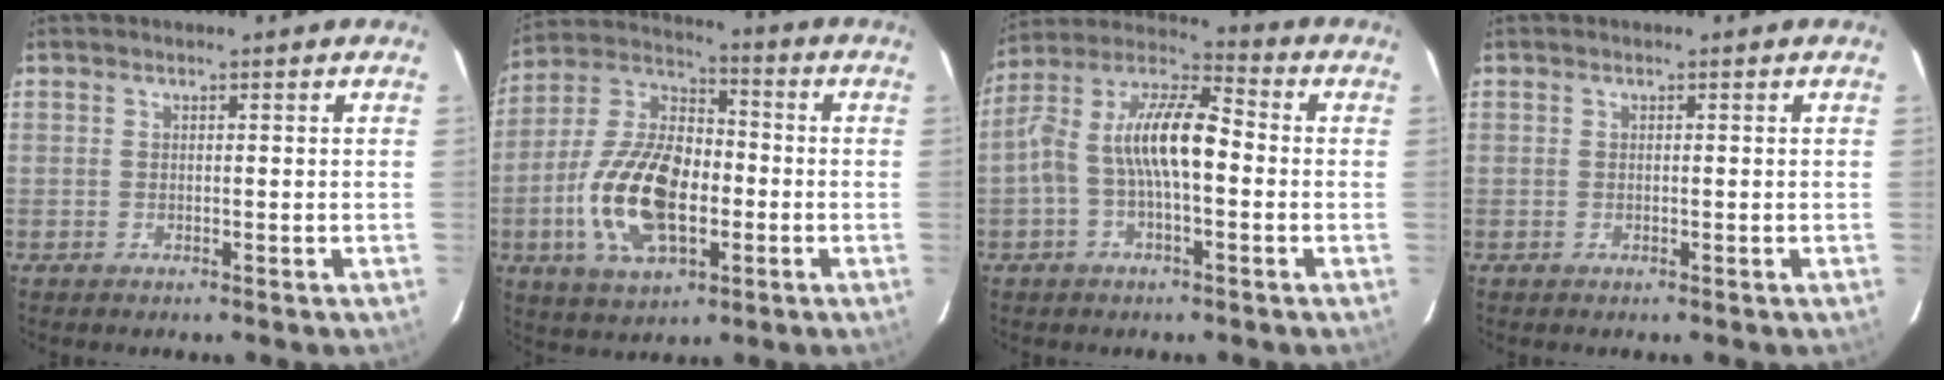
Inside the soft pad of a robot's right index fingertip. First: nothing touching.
{"total": 18.2, "force": [-4.4, 9.6, 14.9], "torque": [-0.308, 0.004, -0.077]}
{"total": 12.6, "force": [-1.2, 4.6, 11.6], "torque": [-0.227, 0.021, -0.030]}
{"total": 0.0}